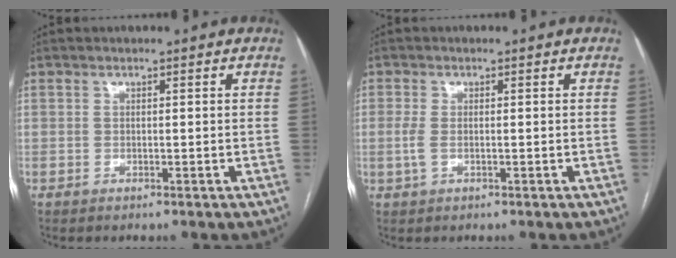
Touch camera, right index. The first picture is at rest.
{"total": 2.1, "force": [-0.4, 0.9, 1.8], "torque": [-0.049, -0.002, -0.006]}